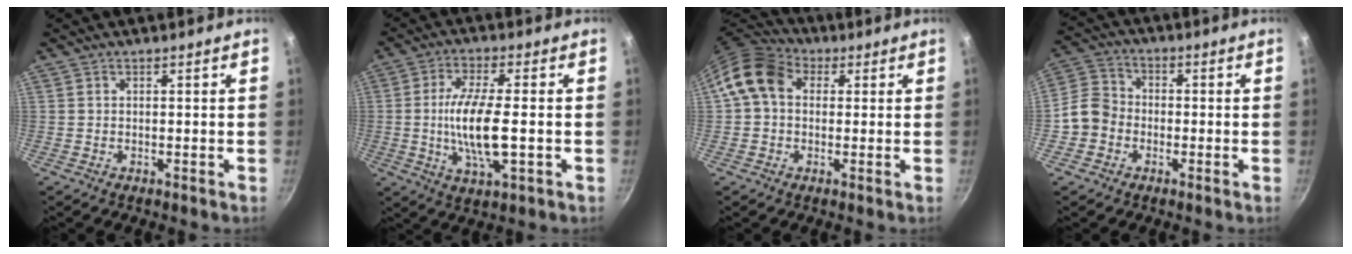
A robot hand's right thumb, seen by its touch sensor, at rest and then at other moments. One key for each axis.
{"total": 11.7, "fx": -1.3, "fy": 3.5, "fz": 11.1, "tx": -0.213, "ty": 0.001, "tz": -0.028}
{"total": 9.6, "fx": 1.6, "fy": 7.5, "fz": 5.7, "tx": -0.085, "ty": 0.021, "tz": 0.007}
{"total": 7.1, "fx": -2.2, "fy": 6.2, "fz": 2.8, "tx": -0.022, "ty": 0.027, "tz": -0.061}